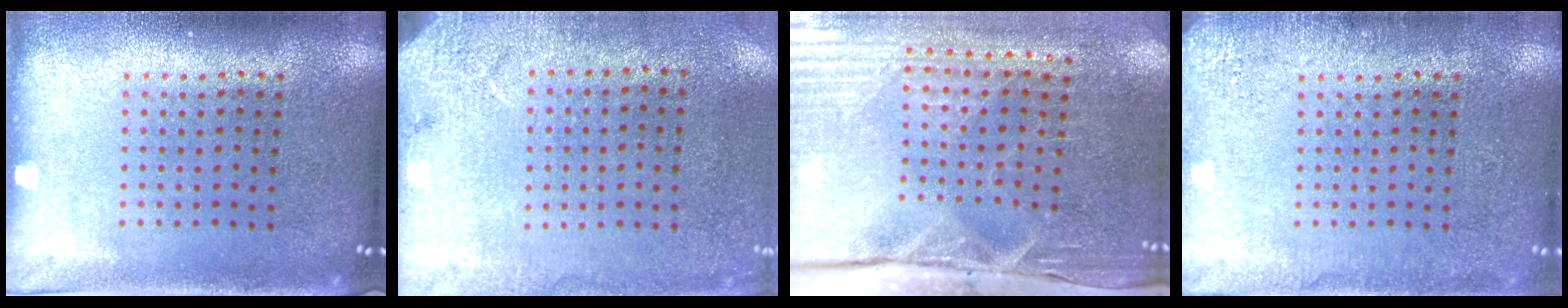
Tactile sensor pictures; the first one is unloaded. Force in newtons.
{"total": 2.7, "press": 2.2, "slide": 1.6}
{"total": 4.8, "press": 4.1, "slide": 2.5}
{"total": 2.3, "press": 2.2, "slide": 0.3}